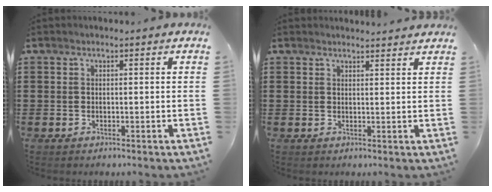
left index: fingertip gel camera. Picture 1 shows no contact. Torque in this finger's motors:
{"motor_torque": [-0.05, 0.10, -0.03, -0.01]}